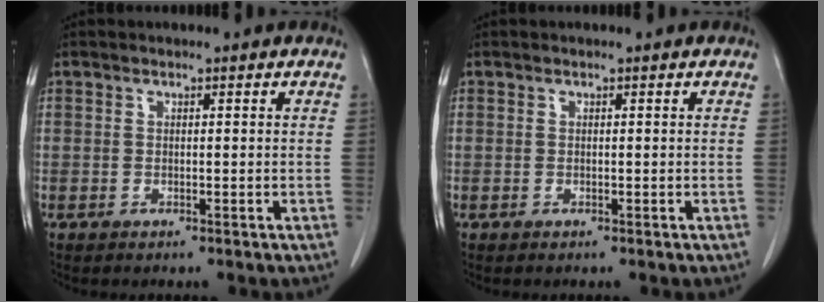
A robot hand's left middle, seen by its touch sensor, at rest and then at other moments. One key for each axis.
{"total": 0.0}